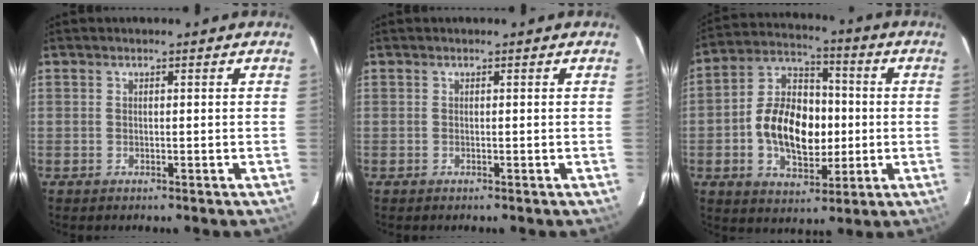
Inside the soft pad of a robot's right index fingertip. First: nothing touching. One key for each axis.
{"total": 0.0}
{"total": 15.1, "fx": -1.8, "fy": 9.7, "fz": 11.5, "tx": -0.221, "ty": 0.026, "tz": -0.026}